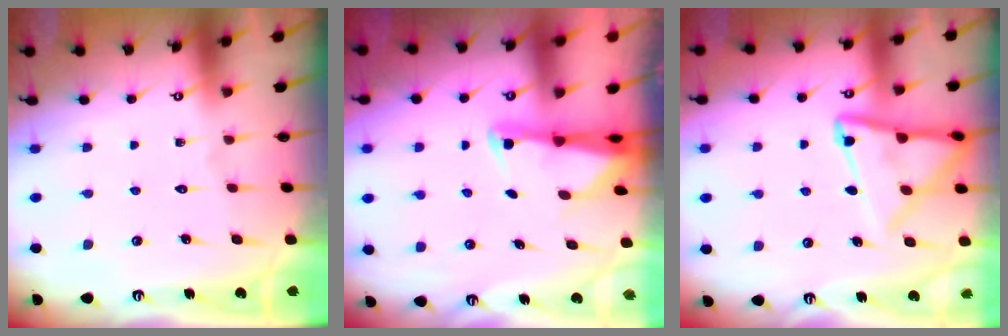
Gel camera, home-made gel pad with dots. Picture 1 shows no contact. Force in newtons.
{"total": 2.4, "press": 2.3, "slide": 0.5}
{"total": 12.9, "press": 12.9, "slide": 1.2}